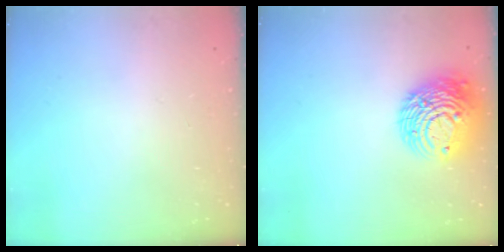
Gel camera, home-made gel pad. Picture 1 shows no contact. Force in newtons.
{"total": 13.3, "press": 13.2, "slide": 1.2}